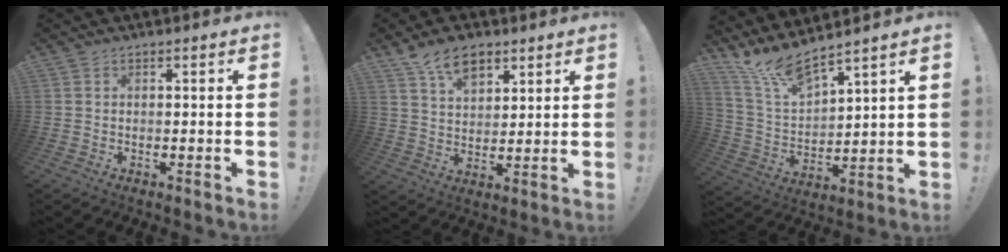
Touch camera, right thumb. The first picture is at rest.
{"total": 9.8, "force": [6.2, 5.7, 5.1], "torque": [-0.084, -0.024, 0.117]}
{"total": 11.5, "force": [10.3, 1.8, 4.8], "torque": [-0.119, -0.078, 0.189]}